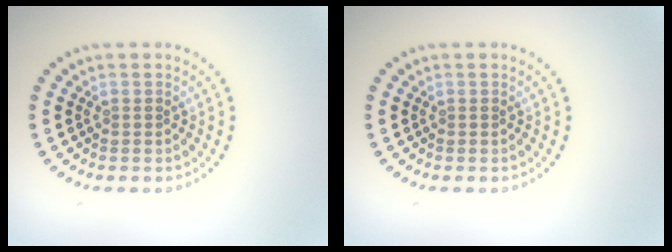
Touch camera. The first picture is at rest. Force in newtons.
{"total": 0.0}